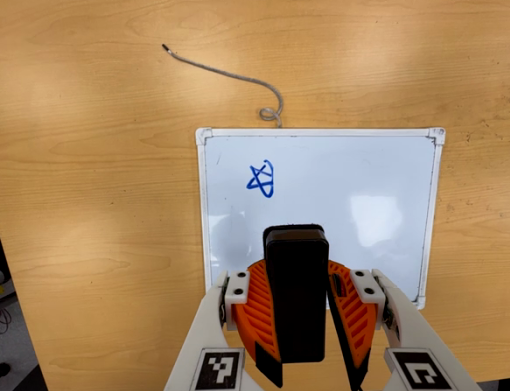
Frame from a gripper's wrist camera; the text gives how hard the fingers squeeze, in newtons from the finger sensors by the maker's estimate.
{"total": 11.4, "left": 10.1, "right": 12.8}